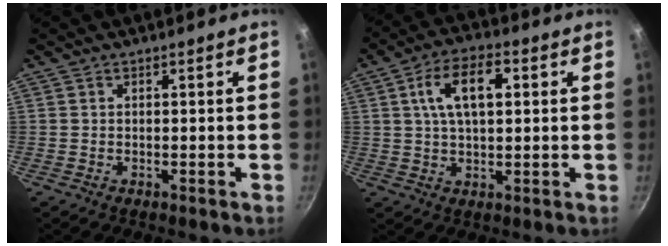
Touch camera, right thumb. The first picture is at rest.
{"total": 10.4, "force": [2.6, 5.2, 8.6], "torque": [-0.137, 0.012, 0.041]}